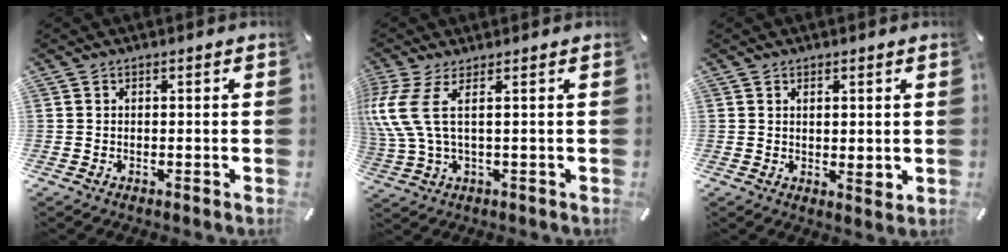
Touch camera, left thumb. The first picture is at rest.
{"total": 9.1, "force": [2.0, 2.6, 8.5], "torque": [-0.197, -0.020, 0.036]}
{"total": 2.2, "force": [1.0, 1.0, 1.7], "torque": [-0.026, -0.004, 0.016]}